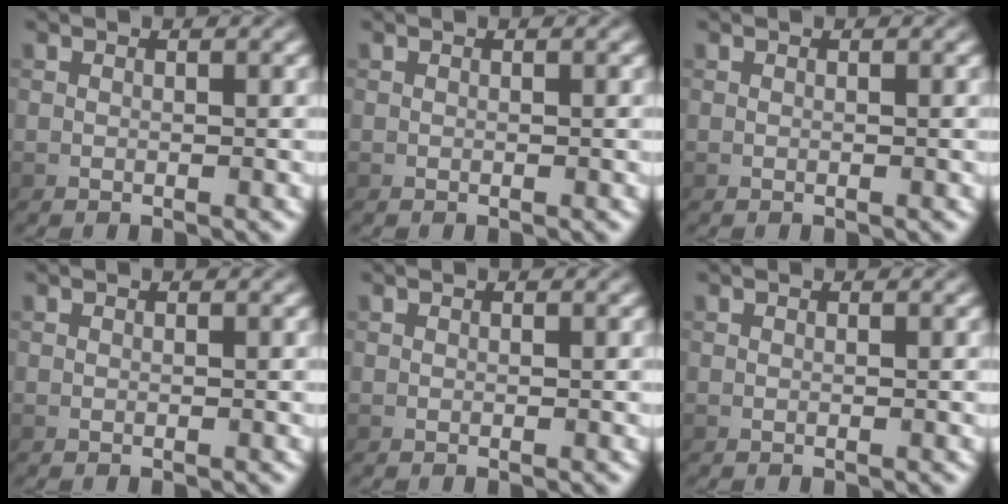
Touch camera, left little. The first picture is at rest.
{"total": 0.0}
{"total": 0.0}
{"total": 0.0}
{"total": 0.0}
{"total": 0.0}